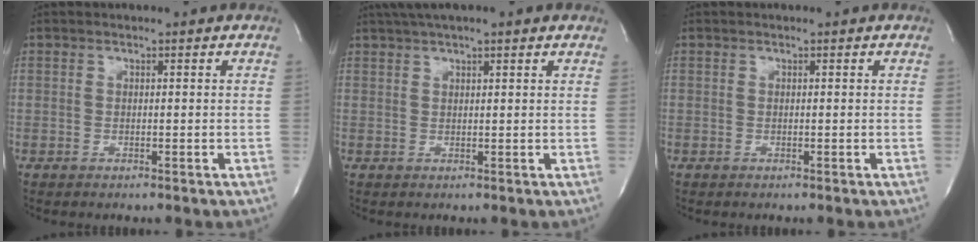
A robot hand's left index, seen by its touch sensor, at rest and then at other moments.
{"total": 7.9, "force": [6.1, 1.0, 4.9], "torque": [-0.083, 0.038, 0.087]}
{"total": 0.0}